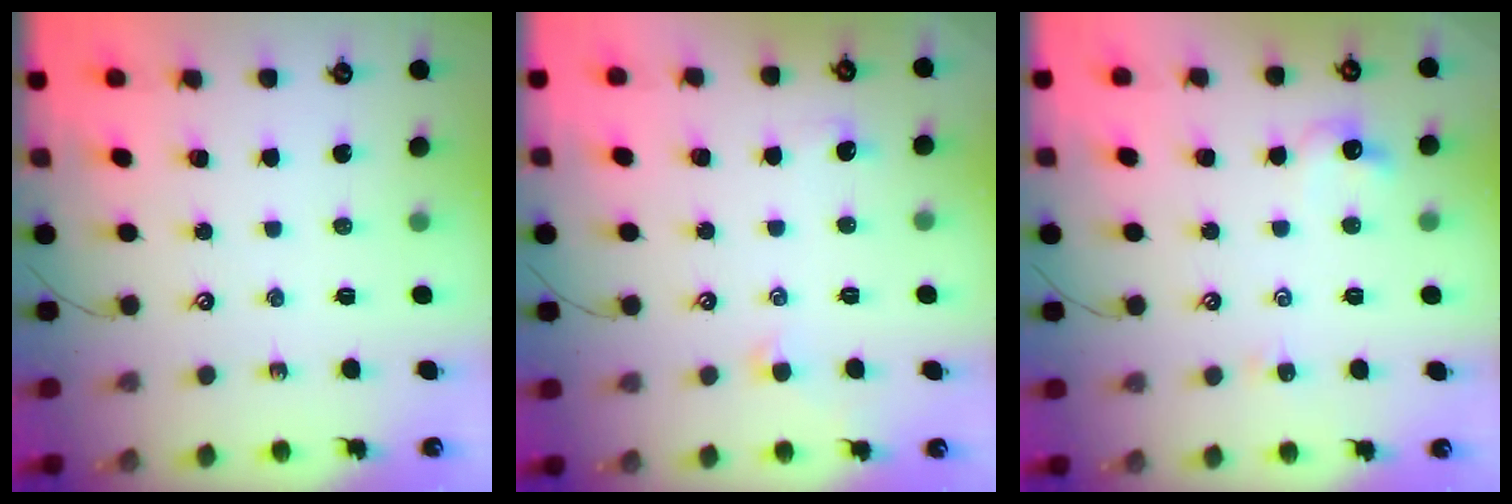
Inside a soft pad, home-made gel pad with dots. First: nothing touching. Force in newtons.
{"total": 0.6, "press": 0.1, "slide": 0.6}
{"total": 2.4, "press": 2.3, "slide": 0.7}